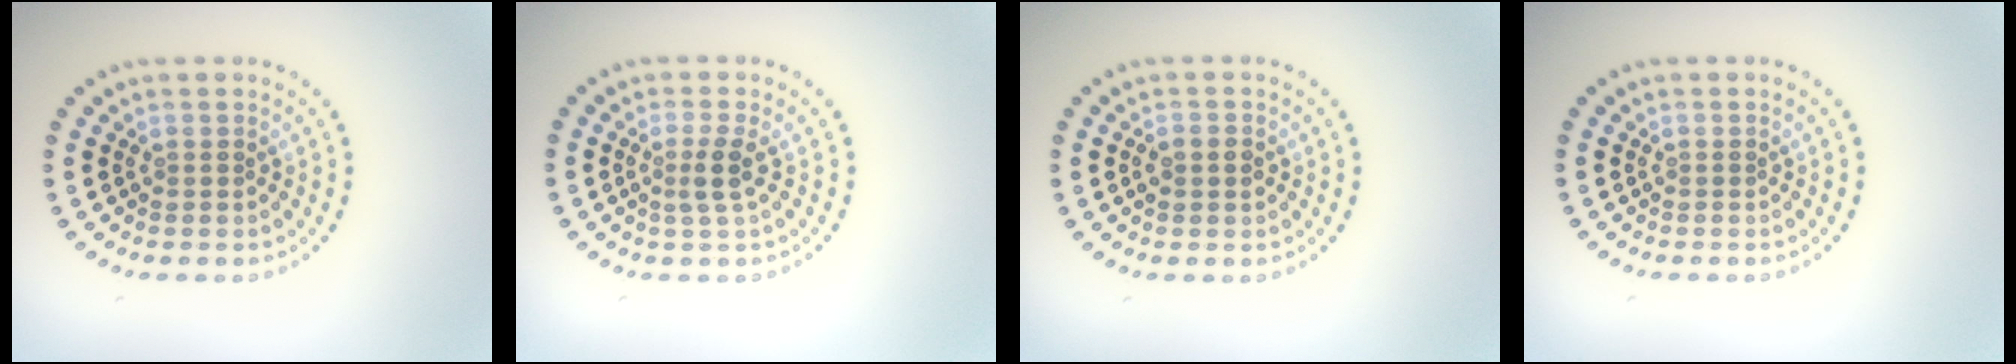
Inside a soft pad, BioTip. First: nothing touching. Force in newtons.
{"total": 1.7, "press": 1.3, "slide": 1.1}
{"total": 1.2, "press": 1.1, "slide": 0.1}
{"total": 0.0}